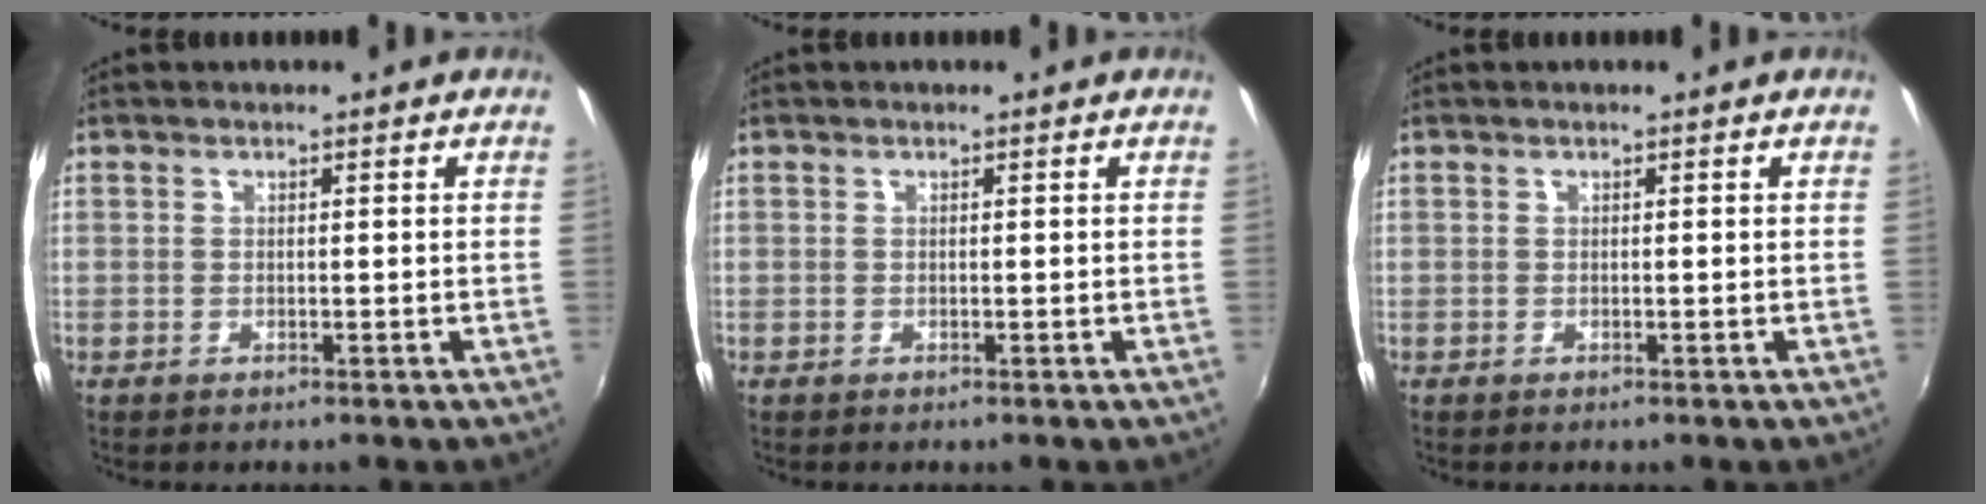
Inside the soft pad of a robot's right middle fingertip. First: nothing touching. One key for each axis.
{"total": 0.0}
{"total": 0.0}